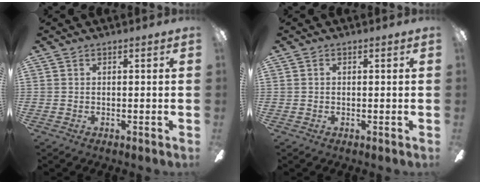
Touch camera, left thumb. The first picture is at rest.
{"total": 0.8, "force": [0.2, 0.6, 0.5], "torque": [-0.010, 0.004, 0.004]}